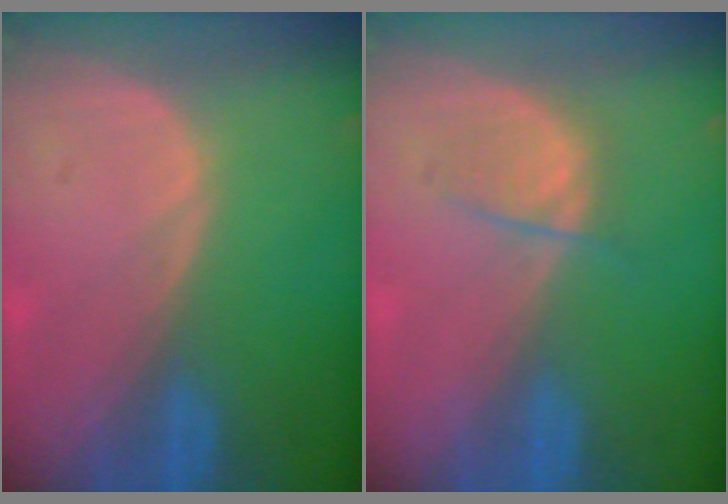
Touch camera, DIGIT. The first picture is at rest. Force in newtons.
{"total": 2.6, "press": 2.5, "slide": 0.5}